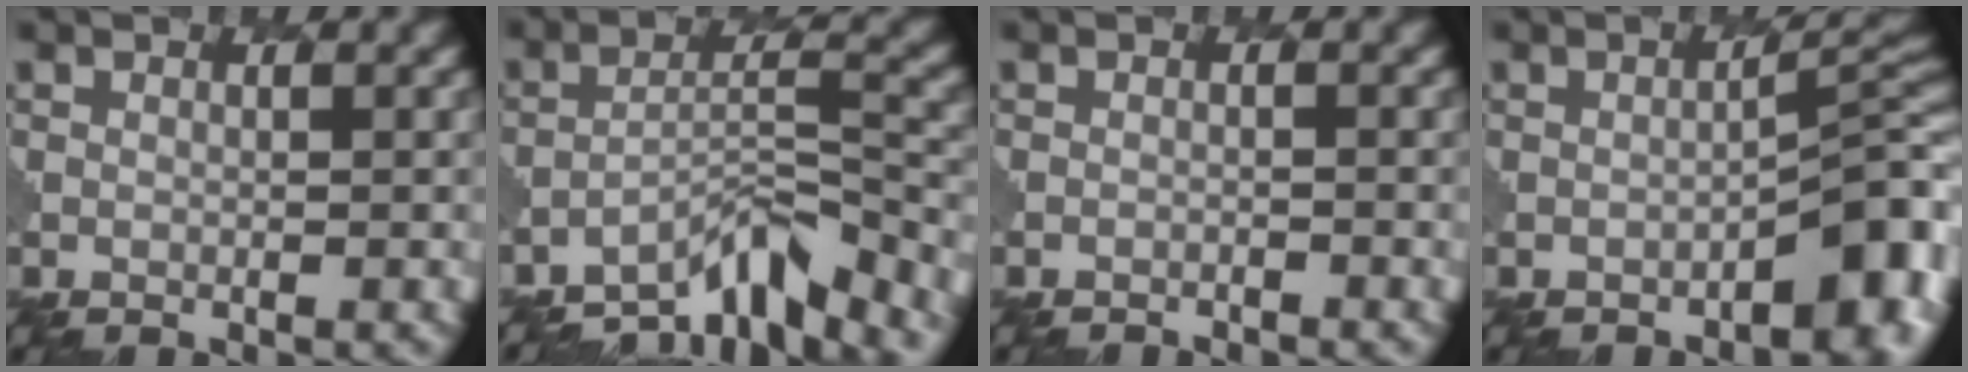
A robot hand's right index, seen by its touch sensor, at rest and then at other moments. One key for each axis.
{"total": 7.5, "fx": -6.2, "fy": 1.4, "fz": 3.9, "tx": -0.055, "ty": 0.006, "tz": -0.115}
{"total": 1.2, "fx": -1.2, "fy": 0.0, "fz": 0.0, "tx": 0.006, "ty": 0.005, "tz": -0.020}
{"total": 5.3, "fx": -2.5, "fy": 1.1, "fz": 4.5, "tx": -0.052, "ty": 0.015, "tz": -0.032}